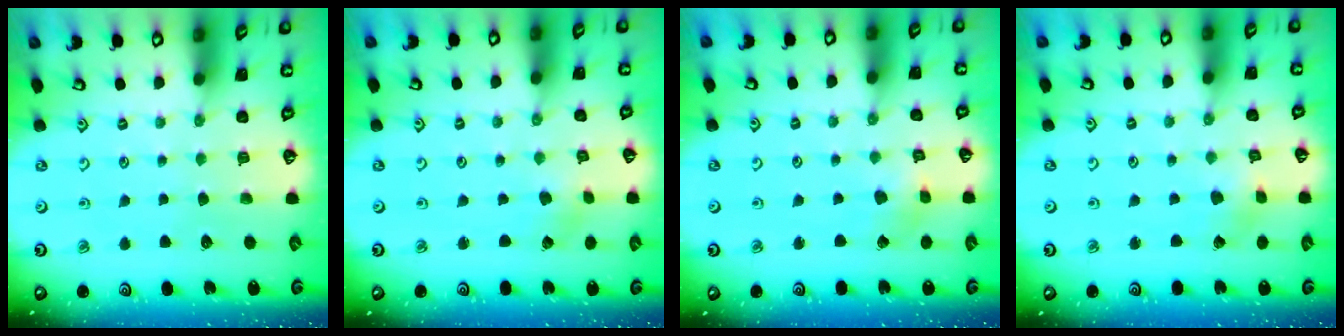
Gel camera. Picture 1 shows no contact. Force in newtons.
{"total": 0.6, "press": 0.6, "slide": 0.1}
{"total": 3.0, "press": 3.0, "slide": 0.4}
{"total": 1.6, "press": 1.6, "slide": 0.1}